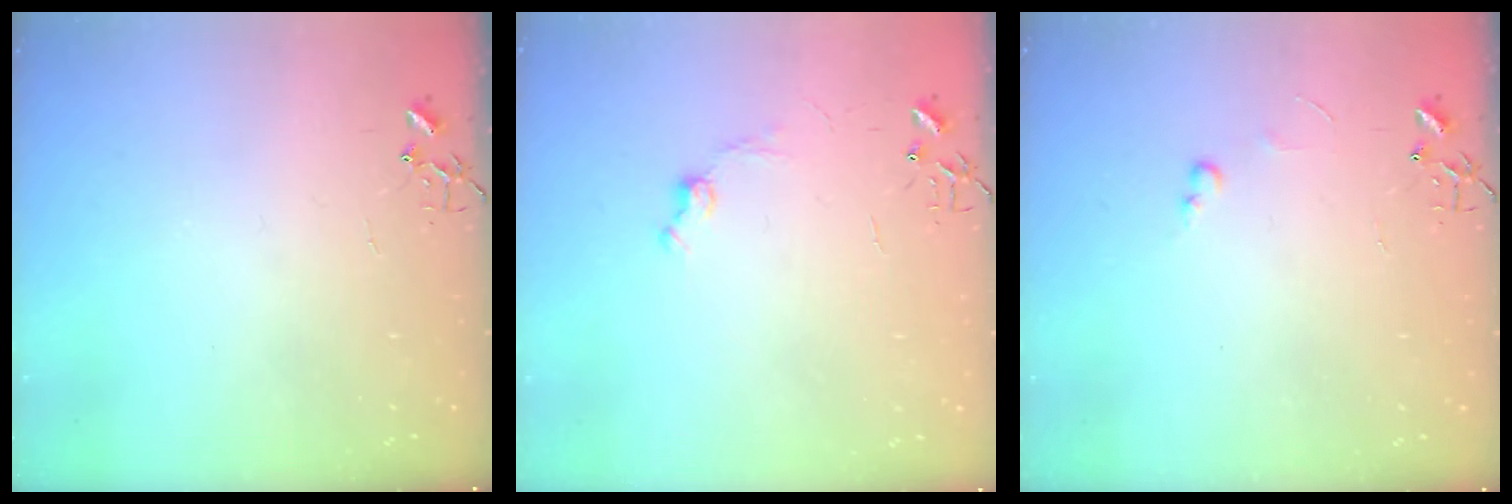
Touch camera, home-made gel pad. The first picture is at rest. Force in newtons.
{"total": 5.8, "press": 5.7, "slide": 0.7}
{"total": 2.7, "press": 2.7, "slide": 0.4}